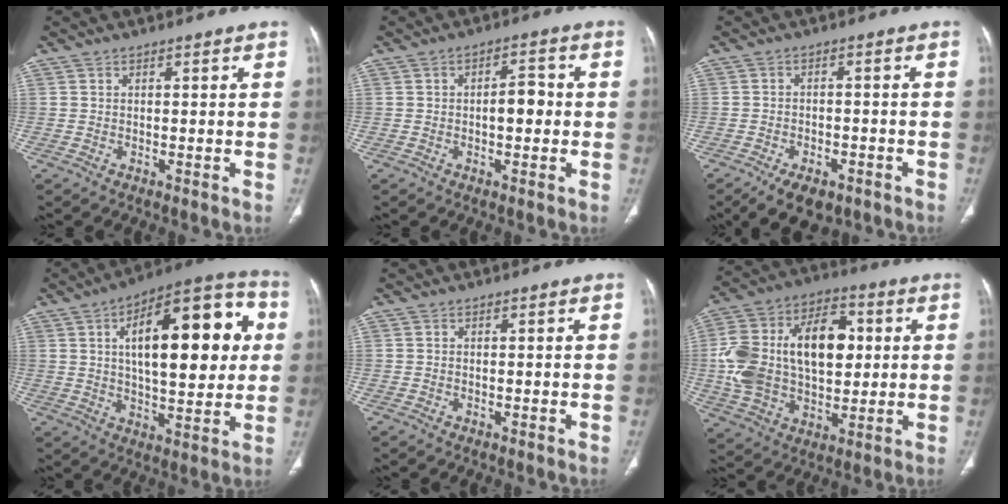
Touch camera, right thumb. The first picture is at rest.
{"total": 4.5, "force": [-0.2, 2.5, 3.8], "torque": [-0.046, 0.012, -0.008]}
{"total": 8.6, "force": [-5.5, 4.7, 4.6], "torque": [-0.056, 0.016, -0.081]}
{"total": 23.9, "force": [5.1, 10.0, 21.1], "torque": [-0.273, 0.009, 0.065]}
{"total": 0.0}
{"total": 24.1, "force": [2.6, 14.9, 18.7], "torque": [-0.339, 0.019, 0.048]}